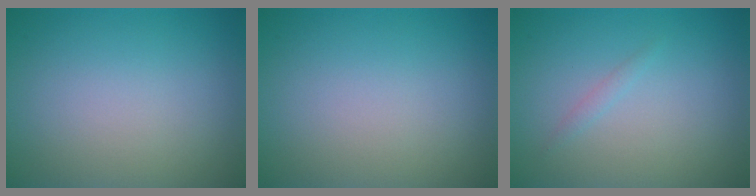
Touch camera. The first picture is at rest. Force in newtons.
{"total": 0.0}
{"total": 0.6, "press": 0.6, "slide": 0.0}